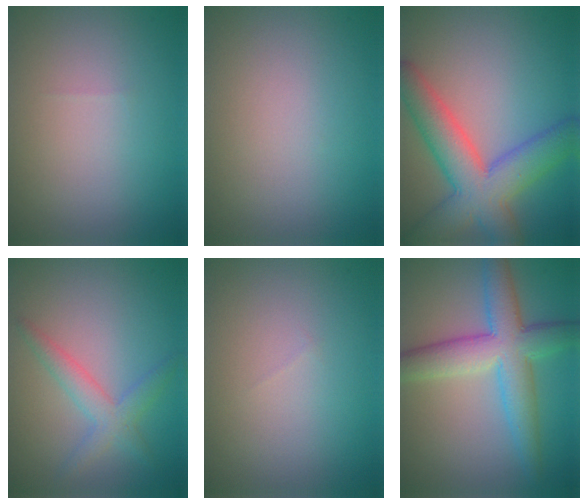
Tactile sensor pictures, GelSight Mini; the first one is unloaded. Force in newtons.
{"total": 0.0}
{"total": 7.6, "press": 7.6, "slide": 0.4}
{"total": 2.6, "press": 2.6, "slide": 0.1}
{"total": 0.0}
{"total": 6.6, "press": 6.6, "slide": 0.1}